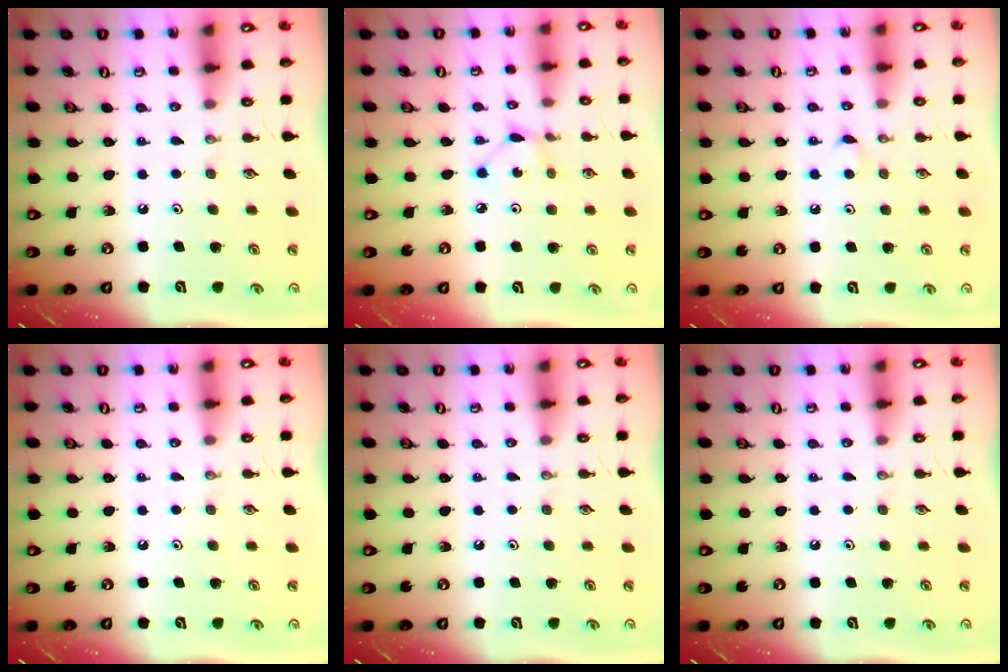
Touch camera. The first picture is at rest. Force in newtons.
{"total": 2.4, "press": 2.4, "slide": 0.1}
{"total": 3.7, "press": 3.6, "slide": 0.5}
{"total": 0.0}
{"total": 0.0}
{"total": 0.0}